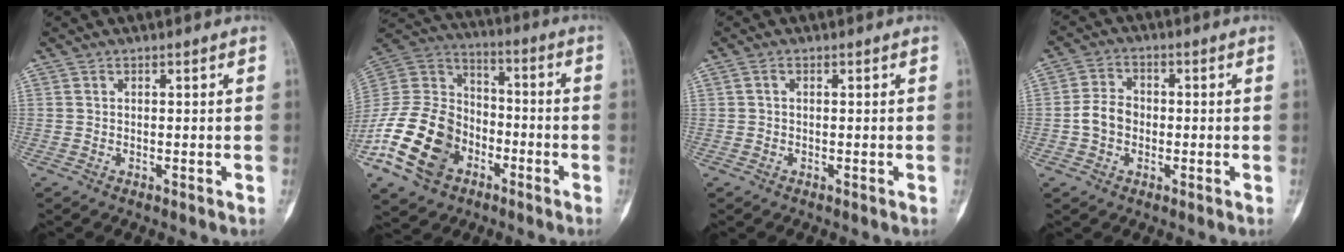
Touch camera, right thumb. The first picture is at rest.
{"total": 19.5, "force": [-8.9, 13.9, 10.4], "torque": [-0.188, 0.066, -0.167]}
{"total": 0.8, "force": [0.2, 0.5, 0.6], "torque": [-0.012, 0.004, 0.001]}
{"total": 5.5, "force": [-0.9, 4.3, 3.3], "torque": [-0.053, 0.018, -0.024]}